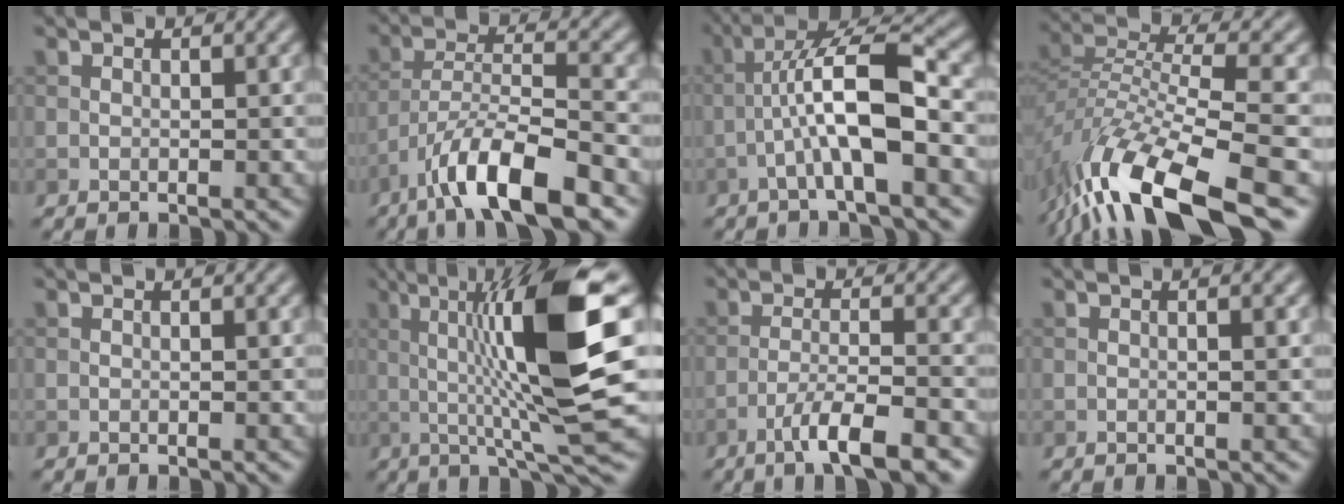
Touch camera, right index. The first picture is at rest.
{"total": 9.0, "force": [-5.8, 2.2, 6.6], "torque": [-0.108, 0.007, -0.106]}
{"total": 7.6, "force": [-1.8, 1.5, 7.2], "torque": [-0.127, 0.024, -0.035]}
{"total": 13.5, "force": [-9.3, 3.9, 9.0], "torque": [-0.179, 0.004, -0.167]}
{"total": 0.0}
{"total": 12.7, "force": [2.0, 1.9, 12.4], "torque": [-0.188, 0.004, 0.035]}
{"total": 5.8, "force": [-3.7, 0.9, 4.4], "torque": [-0.070, 0.003, -0.064]}
{"total": 1.1, "force": [0.1, 0.2, 1.1], "torque": [-0.019, -0.002, -0.003]}